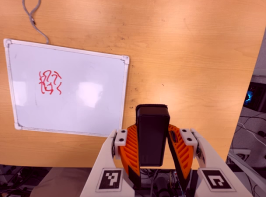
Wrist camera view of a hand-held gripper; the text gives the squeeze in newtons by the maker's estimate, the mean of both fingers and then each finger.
{"total": 5.0, "left": 4.3, "right": 5.7}